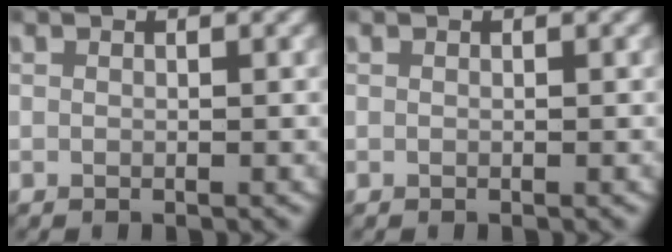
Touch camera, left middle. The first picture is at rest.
{"total": 0.0}